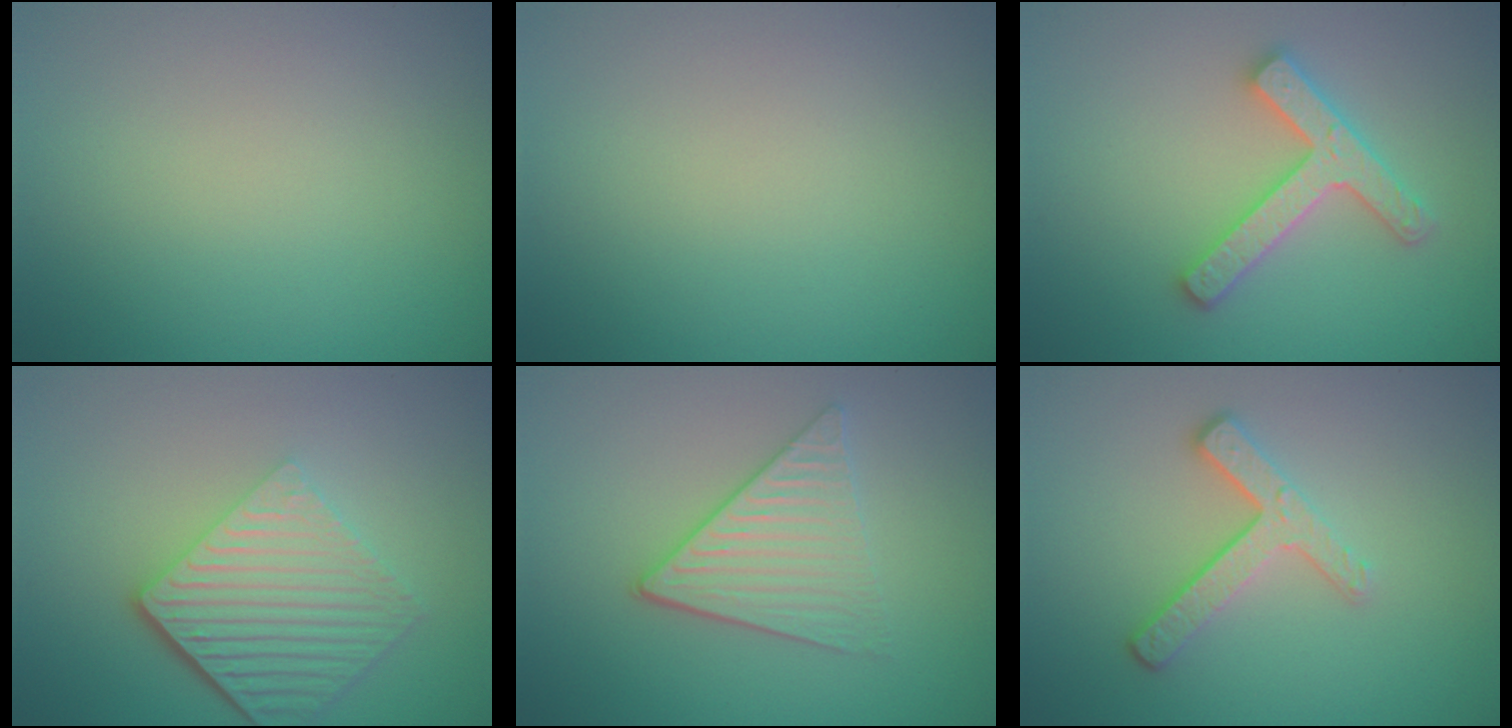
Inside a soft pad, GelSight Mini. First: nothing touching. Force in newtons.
{"total": 0.0}
{"total": 4.2, "press": 4.2, "slide": 0.7}
{"total": 6.4, "press": 4.3, "slide": 4.8}
{"total": 3.9, "press": 3.4, "slide": 2.0}
{"total": 3.4, "press": 2.6, "slide": 2.3}